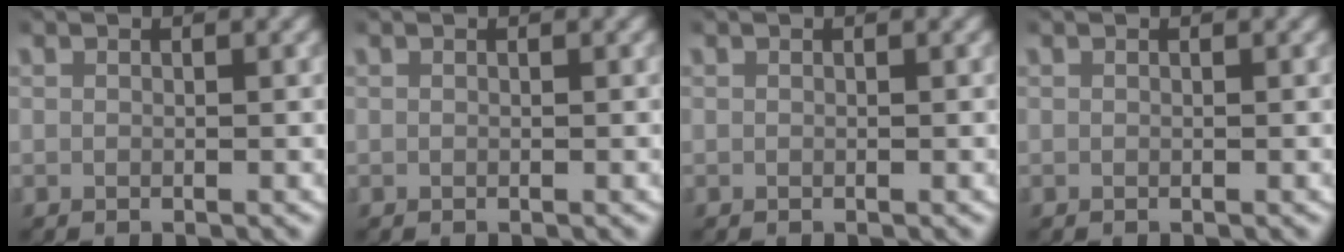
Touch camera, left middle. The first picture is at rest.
{"total": 0.0}
{"total": 0.0}
{"total": 0.0}